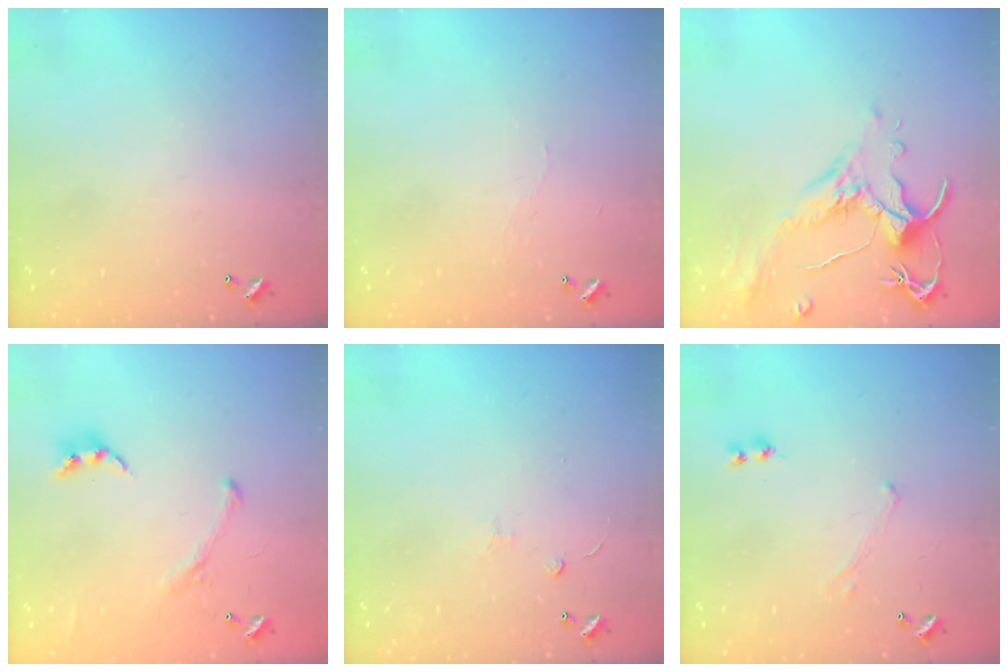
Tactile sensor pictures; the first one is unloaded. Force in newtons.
{"total": 2.0, "press": 1.9, "slide": 0.4}
{"total": 1.5, "press": 1.0, "slide": 1.1}
{"total": 1.6, "press": 1.4, "slide": 0.8}
{"total": 1.6, "press": 1.5, "slide": 0.4}
{"total": 0.7, "press": 0.6, "slide": 0.2}